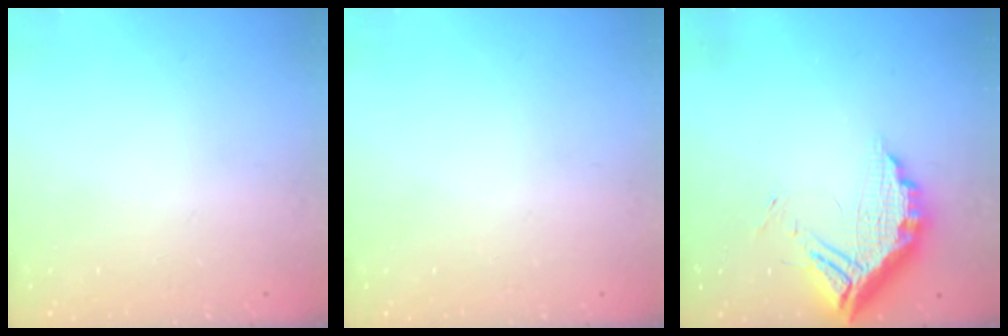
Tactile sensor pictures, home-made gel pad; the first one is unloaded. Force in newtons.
{"total": 0.0}
{"total": 13.0, "press": 12.9, "slide": 1.5}